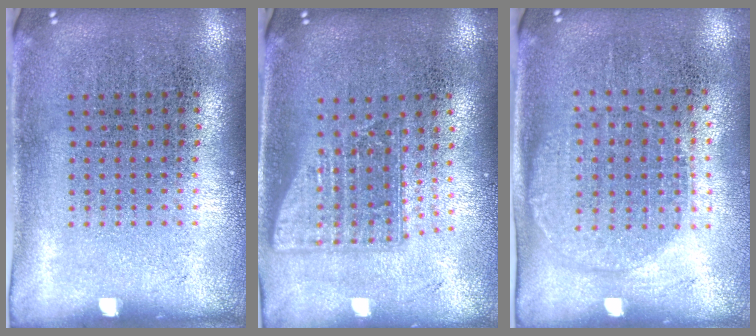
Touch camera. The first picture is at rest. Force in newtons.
{"total": 1.5, "press": 1.2, "slide": 0.9}
{"total": 1.4, "press": 1.2, "slide": 0.6}